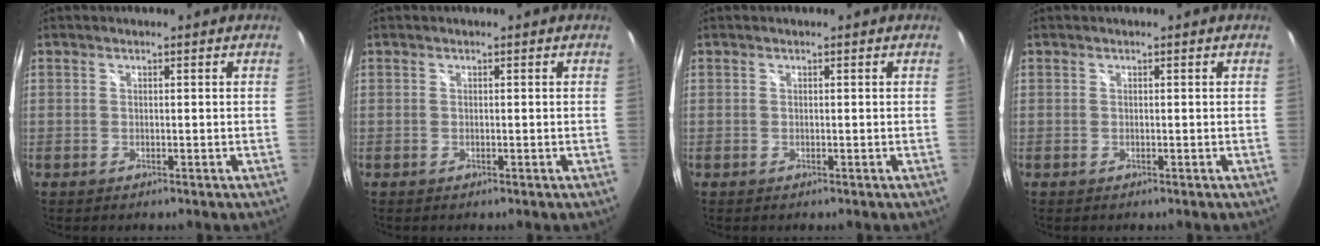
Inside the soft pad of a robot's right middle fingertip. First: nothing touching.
{"total": 0.0}
{"total": 0.0}
{"total": 0.0}